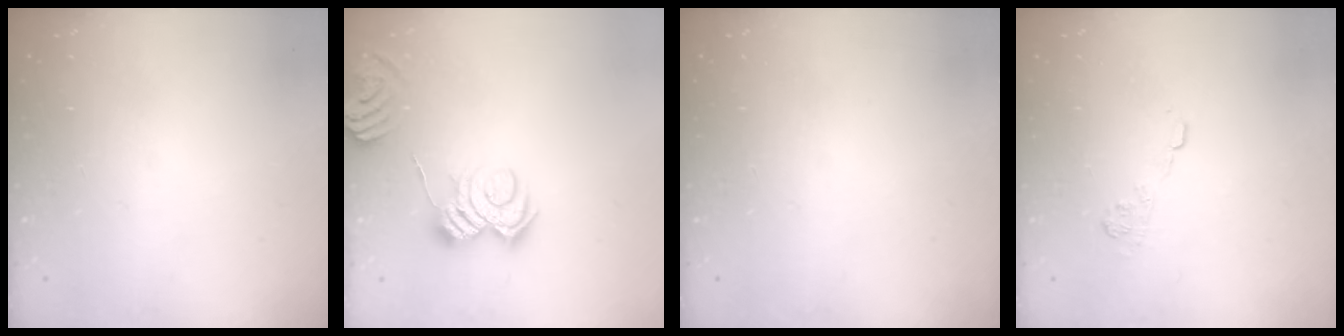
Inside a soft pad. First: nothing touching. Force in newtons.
{"total": 9.7, "press": 9.6, "slide": 0.8}
{"total": 0.0}
{"total": 9.2, "press": 9.2, "slide": 0.8}